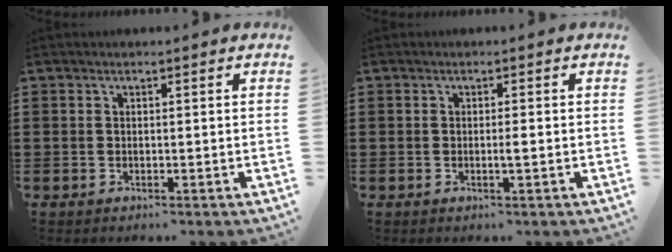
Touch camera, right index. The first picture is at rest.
{"total": 1.3, "force": [-0.3, 0.0, 1.3], "torque": [-0.023, -0.004, -0.006]}